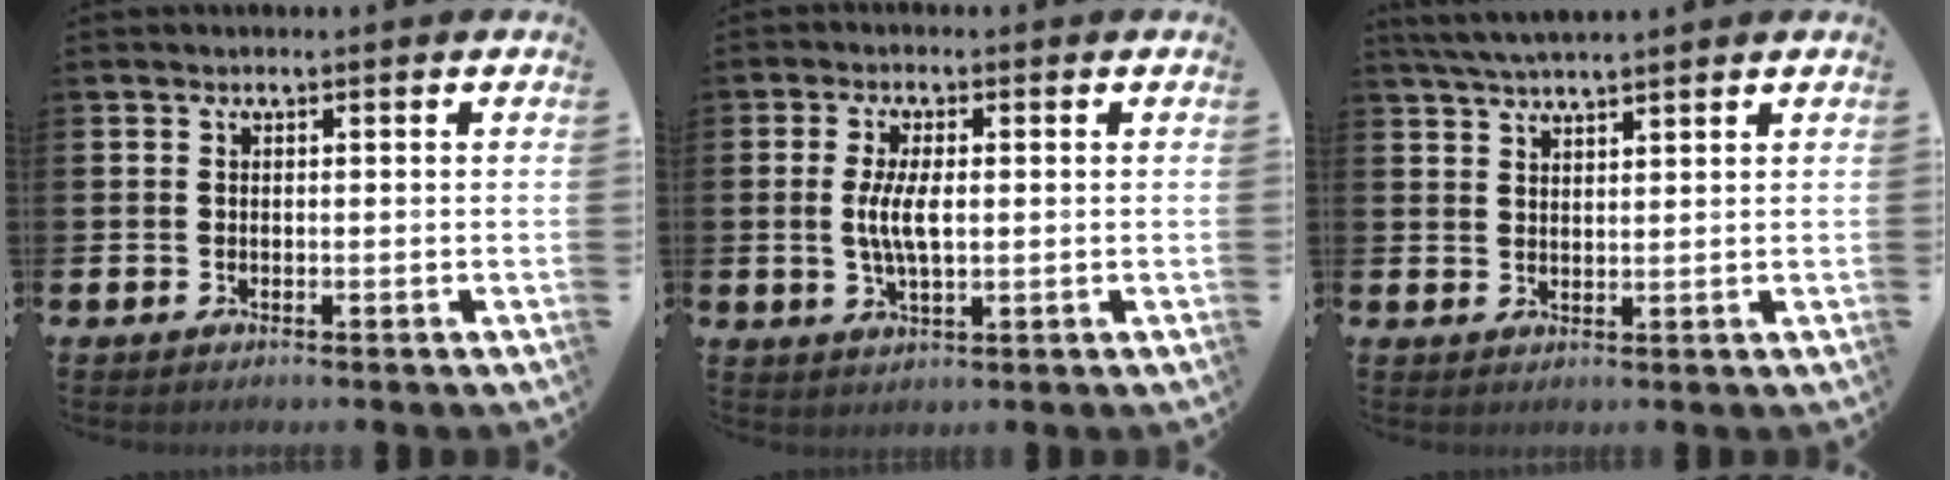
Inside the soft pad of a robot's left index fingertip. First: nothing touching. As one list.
[{"total": 5.1, "force": [0.4, 2.0, 4.7], "torque": [-0.092, 0.002, 0.002]}, {"total": 3.8, "force": [3.6, 0.0, 1.1], "torque": [-0.033, -0.008, 0.068]}]